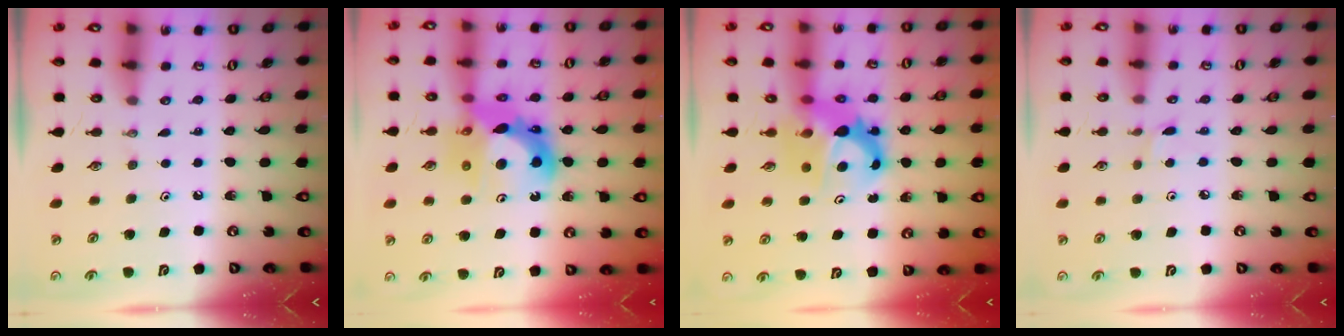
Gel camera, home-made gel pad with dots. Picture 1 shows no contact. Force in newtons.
{"total": 14.5, "press": 14.4, "slide": 1.7}
{"total": 7.6, "press": 7.6, "slide": 0.6}
{"total": 2.8, "press": 2.8, "slide": 0.4}